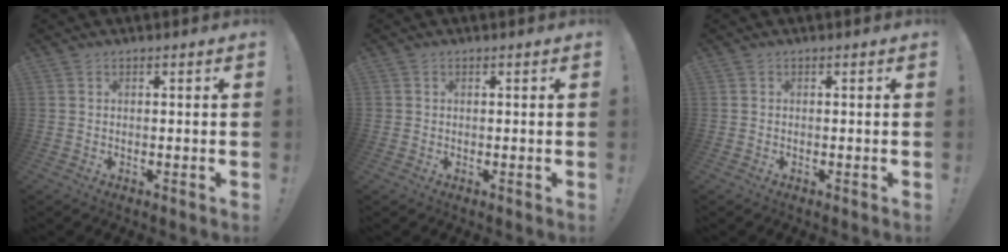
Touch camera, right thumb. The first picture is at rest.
{"total": 0.7, "force": [0.2, 0.6, -0.2], "torque": [0.004, 0.002, 0.005]}
{"total": 0.0}